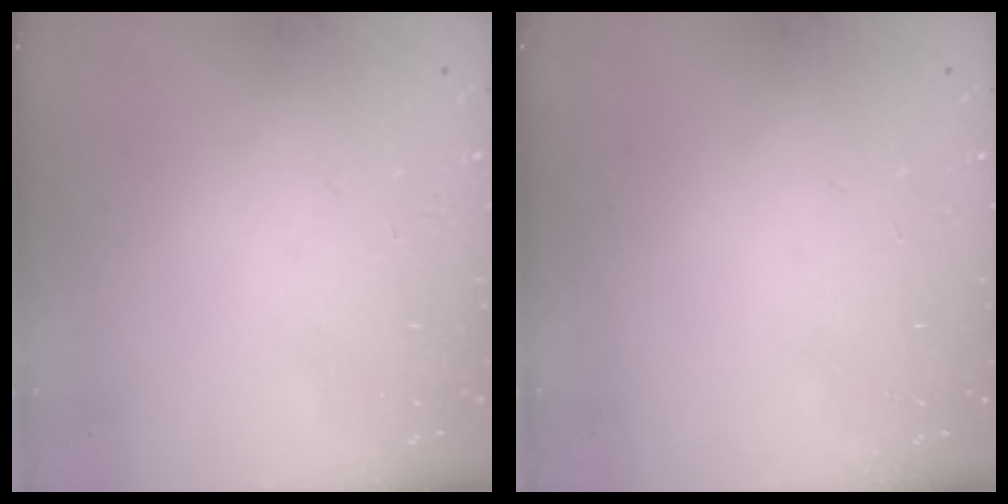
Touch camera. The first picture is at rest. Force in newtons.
{"total": 0.0}